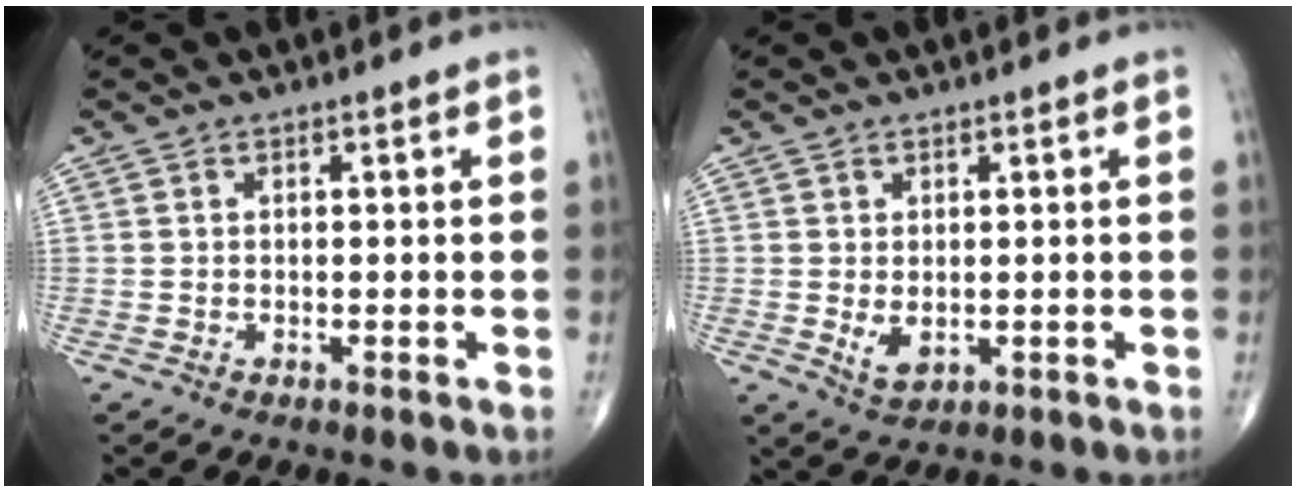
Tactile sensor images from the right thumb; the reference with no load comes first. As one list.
[{"total": 2.9, "force": [-0.1, 1.8, 2.3], "torque": [-0.034, -0.007, 0.007]}]